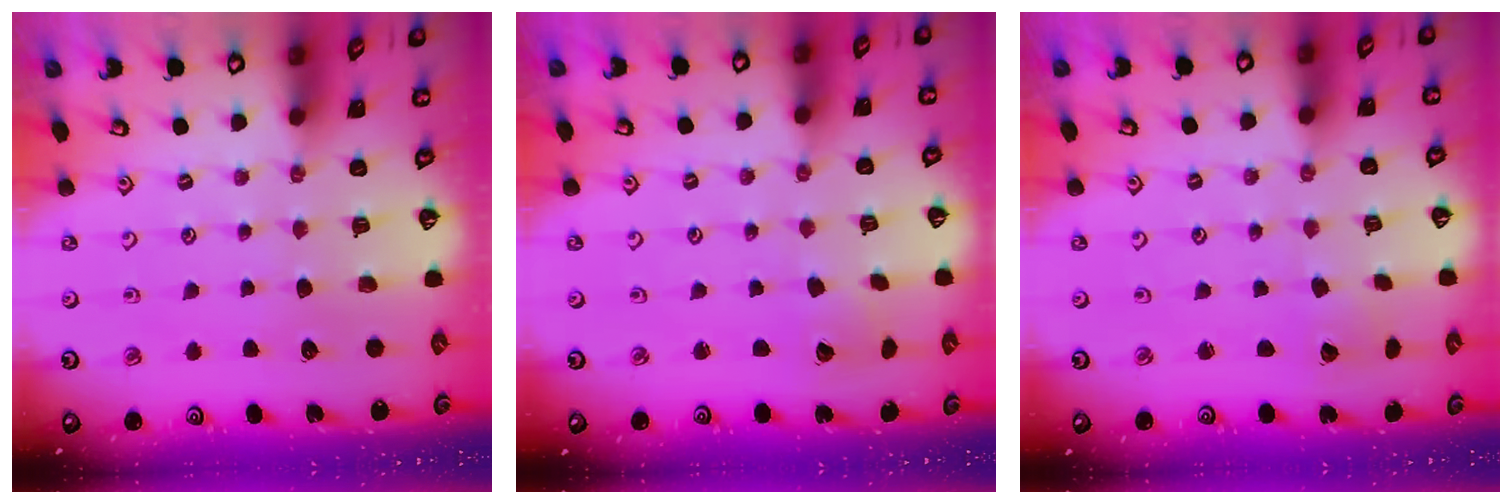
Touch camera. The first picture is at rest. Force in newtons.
{"total": 2.3, "press": 2.3, "slide": 0.0}
{"total": 1.7, "press": 1.7, "slide": 0.1}